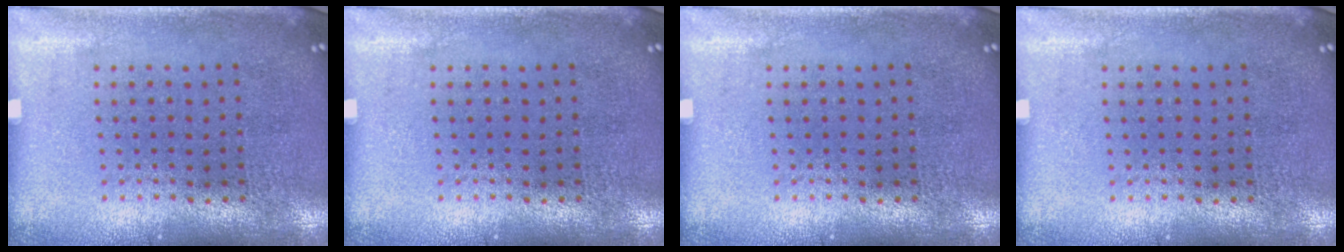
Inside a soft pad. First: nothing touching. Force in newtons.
{"total": 0.0}
{"total": 0.0}
{"total": 0.0}